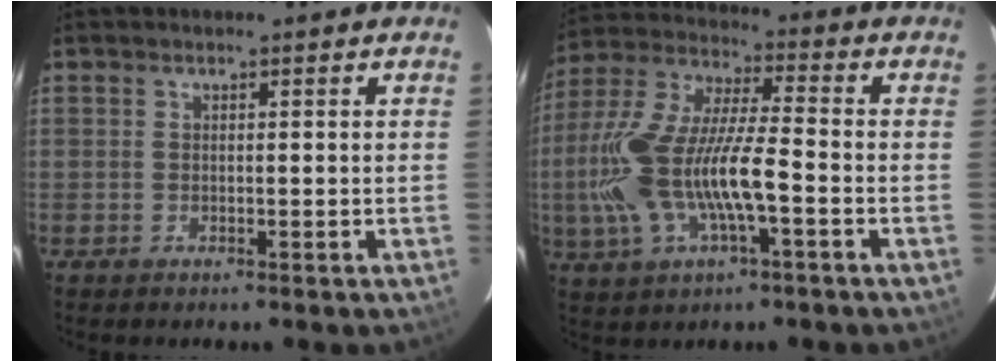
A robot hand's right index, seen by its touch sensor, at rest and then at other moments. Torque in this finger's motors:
{"motor_torque": [1.28, -0.86, 1.05, 0.21]}